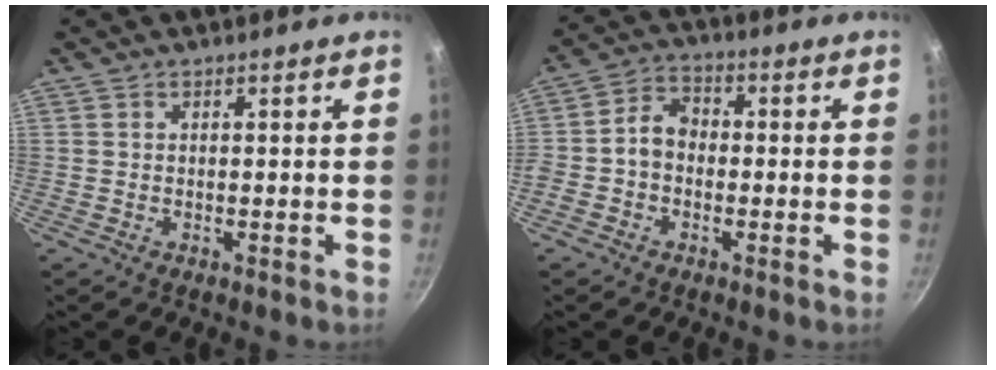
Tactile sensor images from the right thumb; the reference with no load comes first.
{"total": 5.7, "force": [-1.1, 4.5, 3.3], "torque": [-0.039, 0.023, -0.036]}